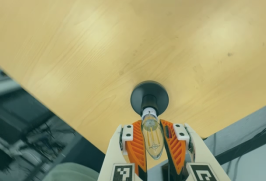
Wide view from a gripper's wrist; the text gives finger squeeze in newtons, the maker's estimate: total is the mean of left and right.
{"total": 21.1, "left": 20.5, "right": 21.7}